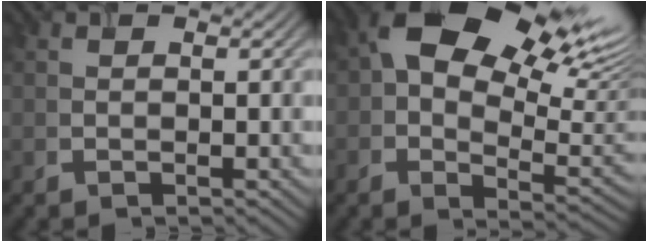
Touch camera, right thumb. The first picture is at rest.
{"total": 17.4, "force": [7.2, 9.9, 12.4], "torque": [-0.203, 0.020, 0.130]}